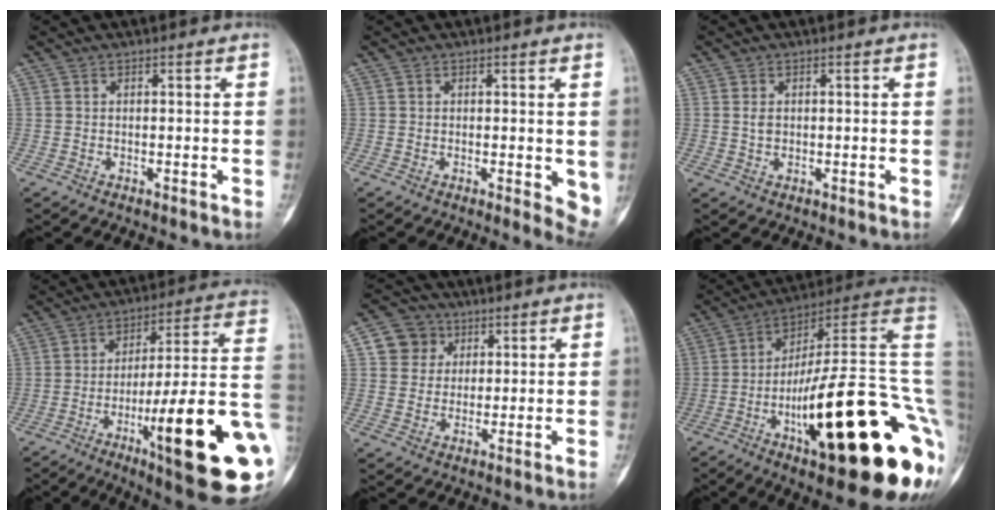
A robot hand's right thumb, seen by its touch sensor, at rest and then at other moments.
{"total": 5.0, "force": [-0.6, 2.1, 4.5], "torque": [-0.037, -0.010, -0.008]}
{"total": 1.9, "force": [0.1, 1.4, 1.2], "torque": [-0.015, 0.000, 0.001]}
{"total": 26.0, "force": [-7.9, 4.5, 24.3], "torque": [-0.301, 0.014, -0.112]}
{"total": 6.2, "force": [2.1, 5.6, 1.4], "torque": [0.011, -0.001, 0.034]}
{"total": 33.5, "force": [-6.8, 8.7, 31.6], "torque": [-0.368, 0.047, -0.102]}